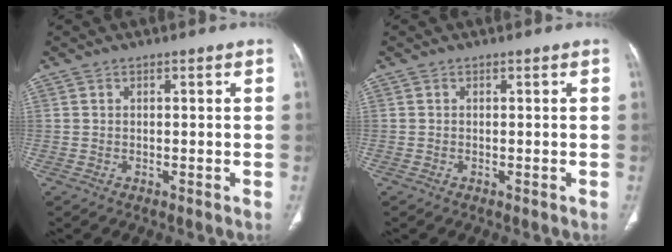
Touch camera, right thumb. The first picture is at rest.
{"total": 0.0}